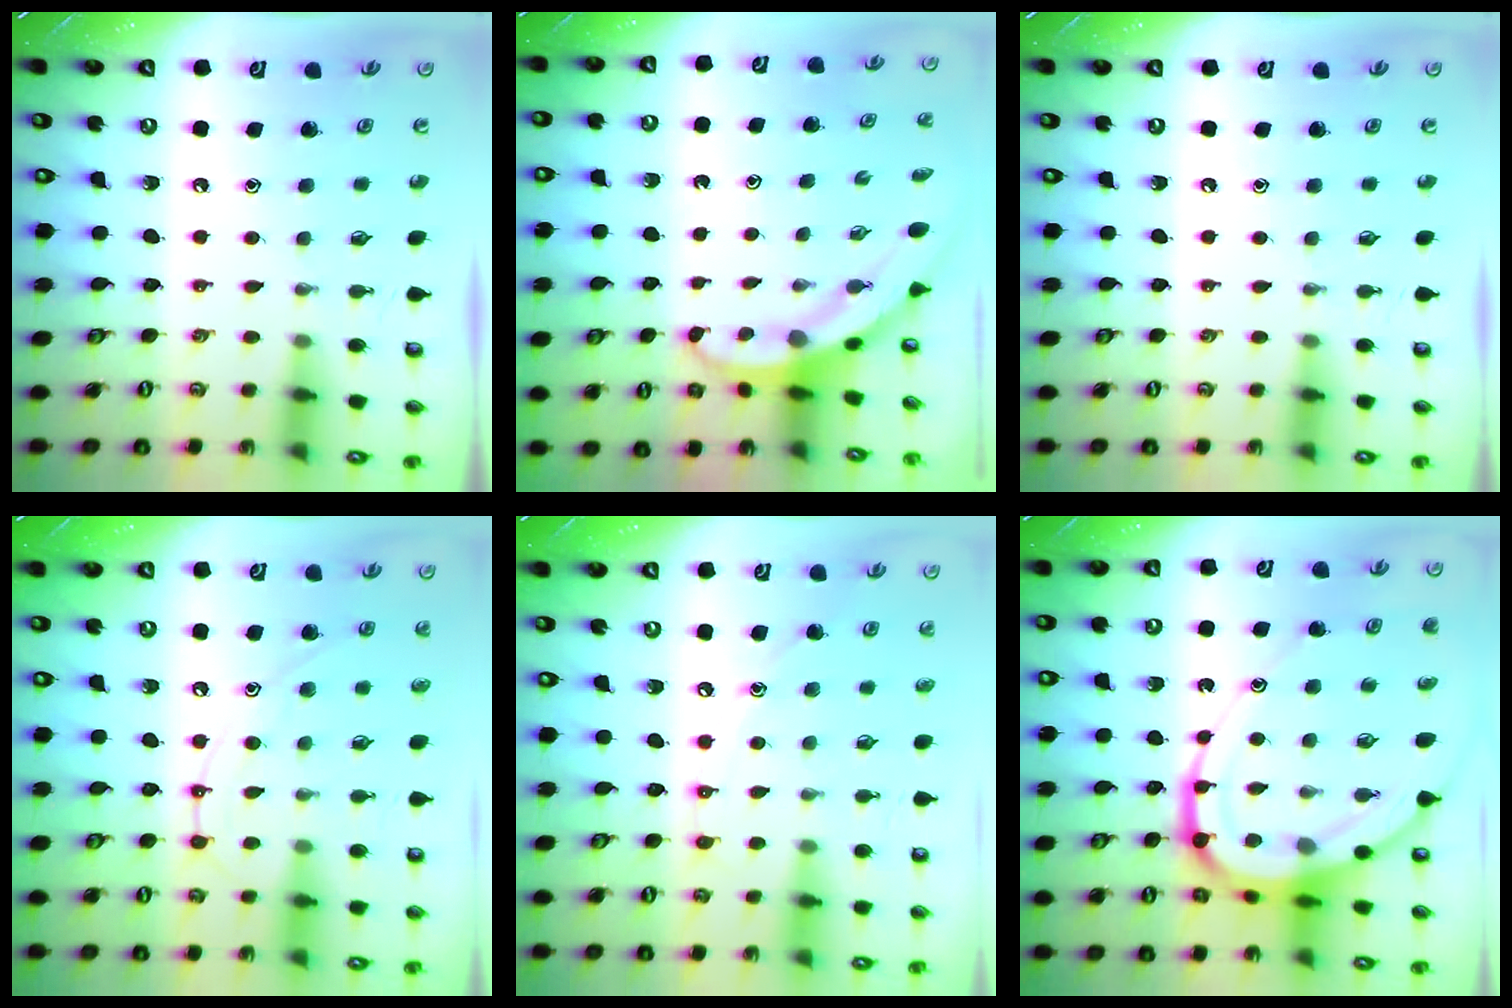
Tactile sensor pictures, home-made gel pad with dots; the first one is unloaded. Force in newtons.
{"total": 3.8, "press": 3.8, "slide": 0.1}
{"total": 0.0}
{"total": 11.5, "press": 11.4, "slide": 1.1}
{"total": 8.5, "press": 8.5, "slide": 0.6}
{"total": 19.1, "press": 19.0, "slide": 2.0}